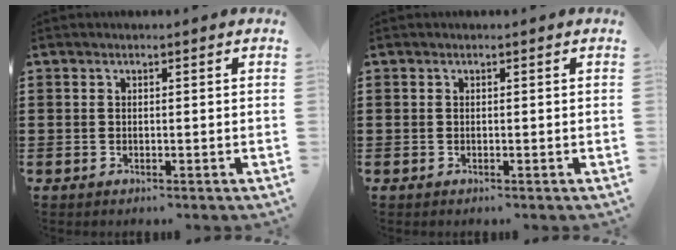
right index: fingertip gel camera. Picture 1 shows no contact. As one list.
[{"total": 0.0}]